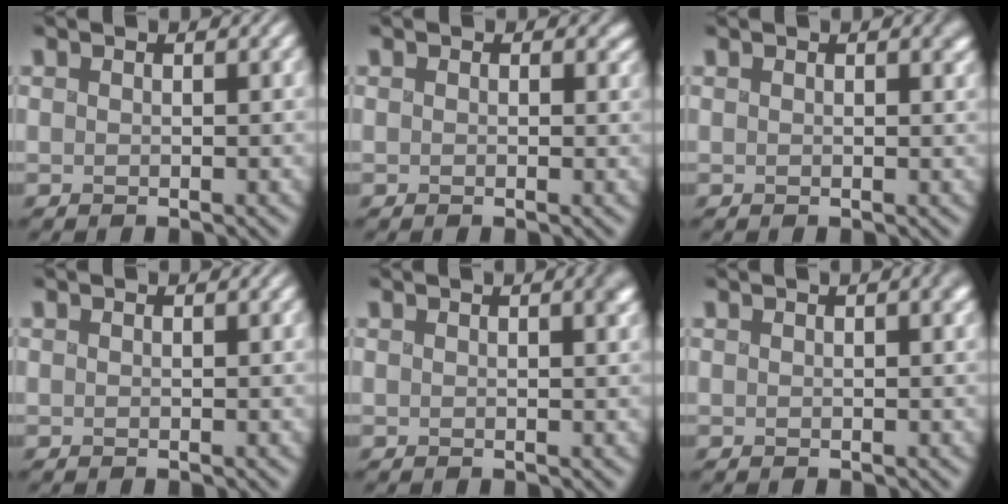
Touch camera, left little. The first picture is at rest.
{"total": 1.3, "force": [0.6, 1.0, 0.4], "torque": [-0.006, -0.004, 0.011]}
{"total": 1.4, "force": [0.8, 0.7, 0.9], "torque": [-0.009, -0.002, 0.016]}
{"total": 0.0}
{"total": 2.2, "force": [1.0, 0.8, 1.8], "torque": [-0.024, 0.001, 0.017]}
{"total": 1.6, "force": [0.6, 0.6, 1.4], "torque": [-0.016, 0.003, 0.011]}